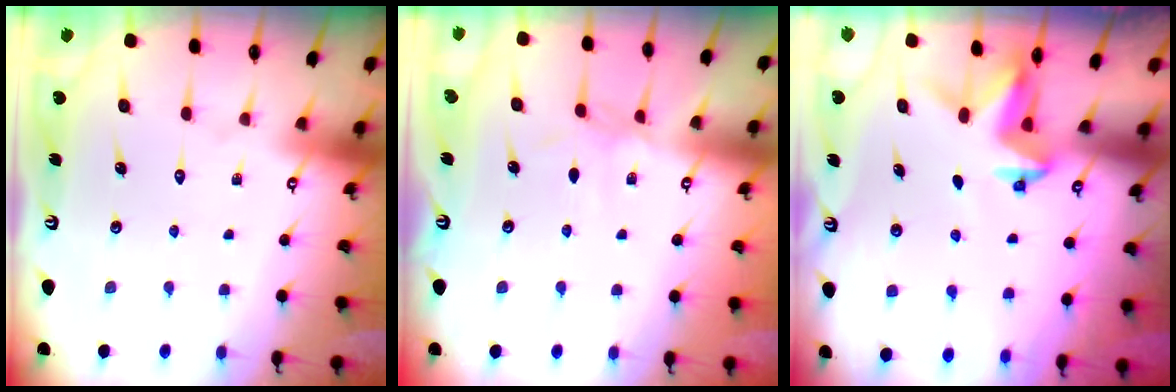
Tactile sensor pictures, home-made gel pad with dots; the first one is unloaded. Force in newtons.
{"total": 1.7, "press": 1.6, "slide": 0.4}
{"total": 3.1, "press": 3.1, "slide": 0.2}